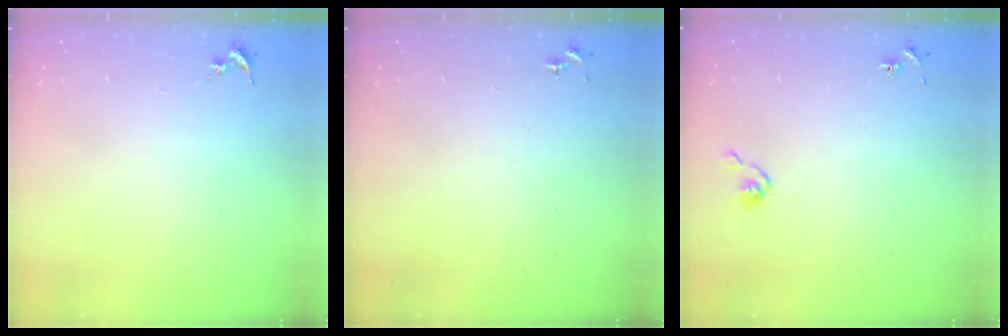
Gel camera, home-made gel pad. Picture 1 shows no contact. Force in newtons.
{"total": 0.0}
{"total": 5.5, "press": 5.4, "slide": 0.5}